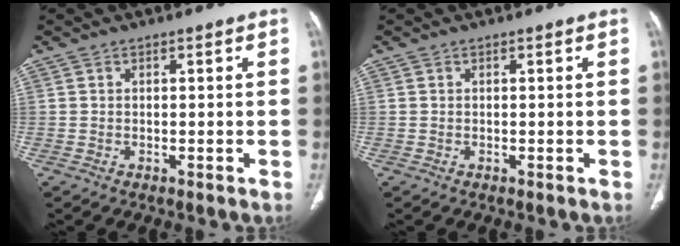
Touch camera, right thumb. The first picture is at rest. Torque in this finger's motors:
{"motor_torque": [0.28, 0.02, 0.27, -0.15, 0.03]}